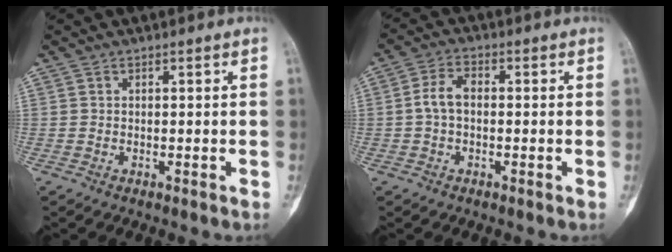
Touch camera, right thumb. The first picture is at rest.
{"total": 4.6, "force": [-0.3, 2.9, 3.6], "torque": [-0.069, 0.017, -0.011]}